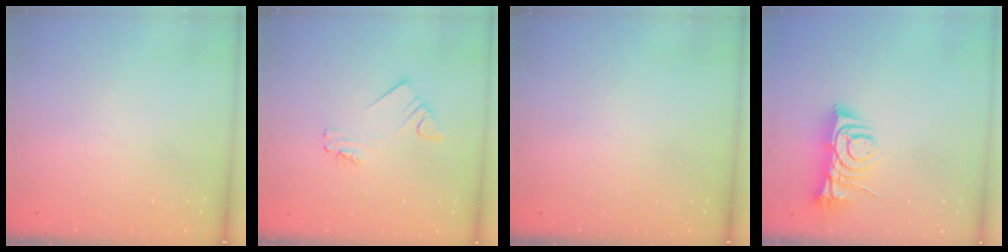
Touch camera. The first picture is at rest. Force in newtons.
{"total": 1.9, "press": 1.9, "slide": 0.1}
{"total": 0.0}
{"total": 8.0, "press": 8.0, "slide": 0.9}